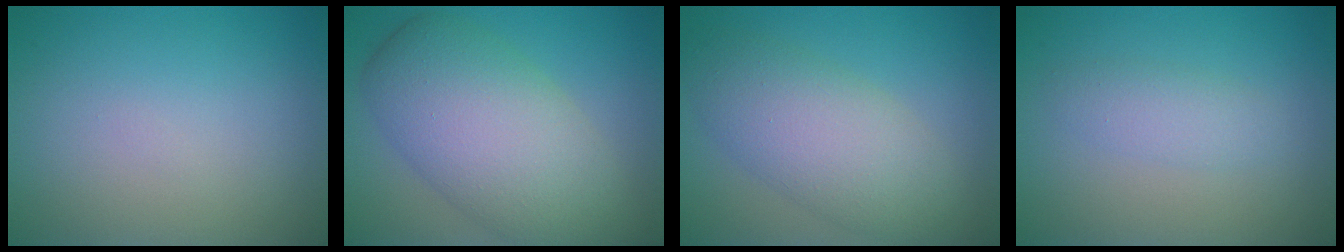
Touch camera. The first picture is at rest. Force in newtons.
{"total": 9.7, "press": 9.7, "slide": 0.6}
{"total": 6.2, "press": 6.2, "slide": 0.1}
{"total": 1.9, "press": 1.9, "slide": 0.0}